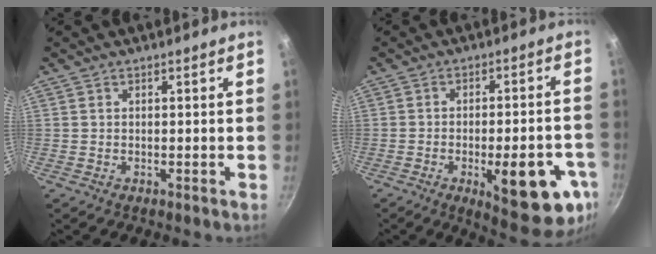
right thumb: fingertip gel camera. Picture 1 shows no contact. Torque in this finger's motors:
{"motor_torque": [1.90, 1.65, 1.65, -0.29, 0.32]}